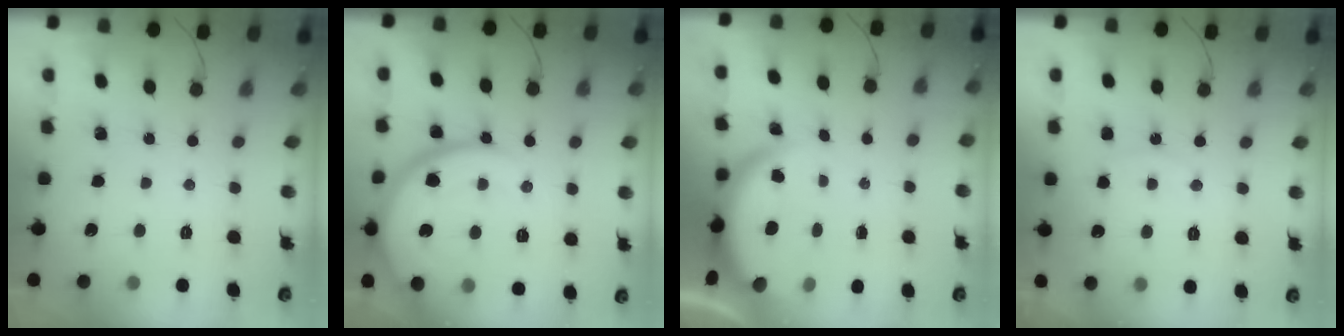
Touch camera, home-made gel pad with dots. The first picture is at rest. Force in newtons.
{"total": 14.8, "press": 14.7, "slide": 1.2}
{"total": 3.8, "press": 3.8, "slide": 0.1}
{"total": 6.2, "press": 6.2, "slide": 0.3}